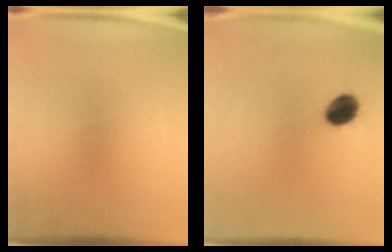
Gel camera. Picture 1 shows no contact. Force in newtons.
{"total": 6.4}